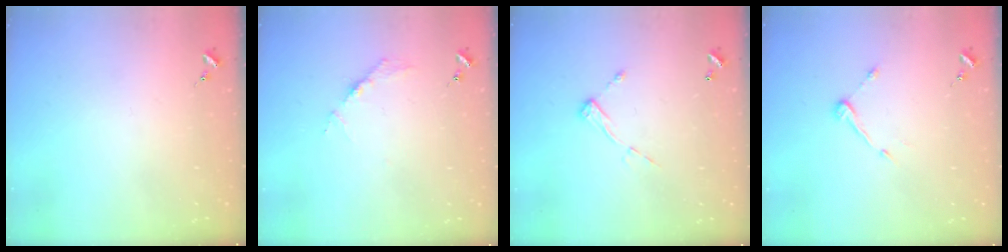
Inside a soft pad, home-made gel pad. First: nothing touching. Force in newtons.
{"total": 3.6, "press": 3.6, "slide": 0.4}
{"total": 6.9, "press": 6.9, "slide": 0.4}
{"total": 6.5, "press": 6.5, "slide": 0.6}